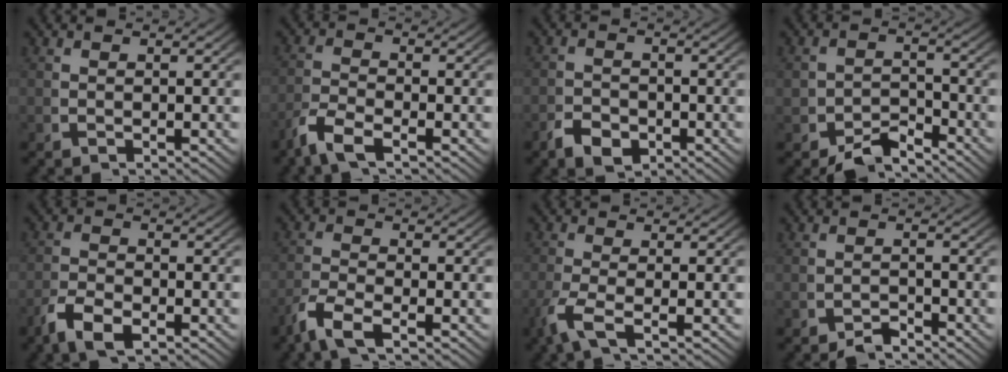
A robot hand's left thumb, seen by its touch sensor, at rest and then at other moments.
{"total": 3.2, "force": [-2.2, 1.1, 2.1], "torque": [-0.052, -0.008, -0.043]}
{"total": 3.2, "force": [-2.1, 2.0, 1.4], "torque": [-0.020, -0.014, -0.033]}
{"total": 3.9, "force": [-3.2, 1.8, 1.4], "torque": [-0.008, -0.018, -0.052]}
{"total": 3.4, "force": [-2.0, 1.7, 2.1], "torque": [-0.048, -0.012, -0.036]}
{"total": 3.6, "force": [-2.2, 1.3, 2.6], "torque": [-0.065, -0.011, -0.041]}
{"total": 3.3, "force": [-1.5, 1.0, 2.8], "torque": [-0.082, -0.016, -0.023]}
{"total": 2.1, "force": [-2.0, 0.4, 0.4], "torque": [0.001, -0.008, -0.035]}